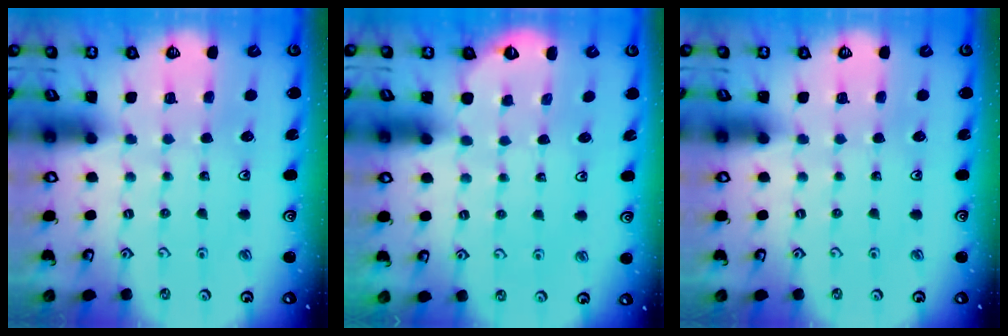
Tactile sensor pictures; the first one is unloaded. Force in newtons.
{"total": 1.9, "press": 0.5, "slide": 1.9}
{"total": 0.0}